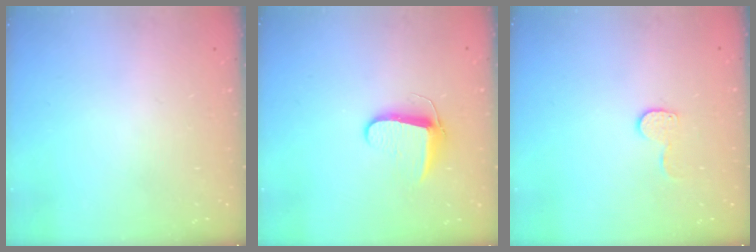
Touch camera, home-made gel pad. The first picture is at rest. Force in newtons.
{"total": 8.1, "press": 8.1, "slide": 0.9}
{"total": 6.8, "press": 6.7, "slide": 0.6}